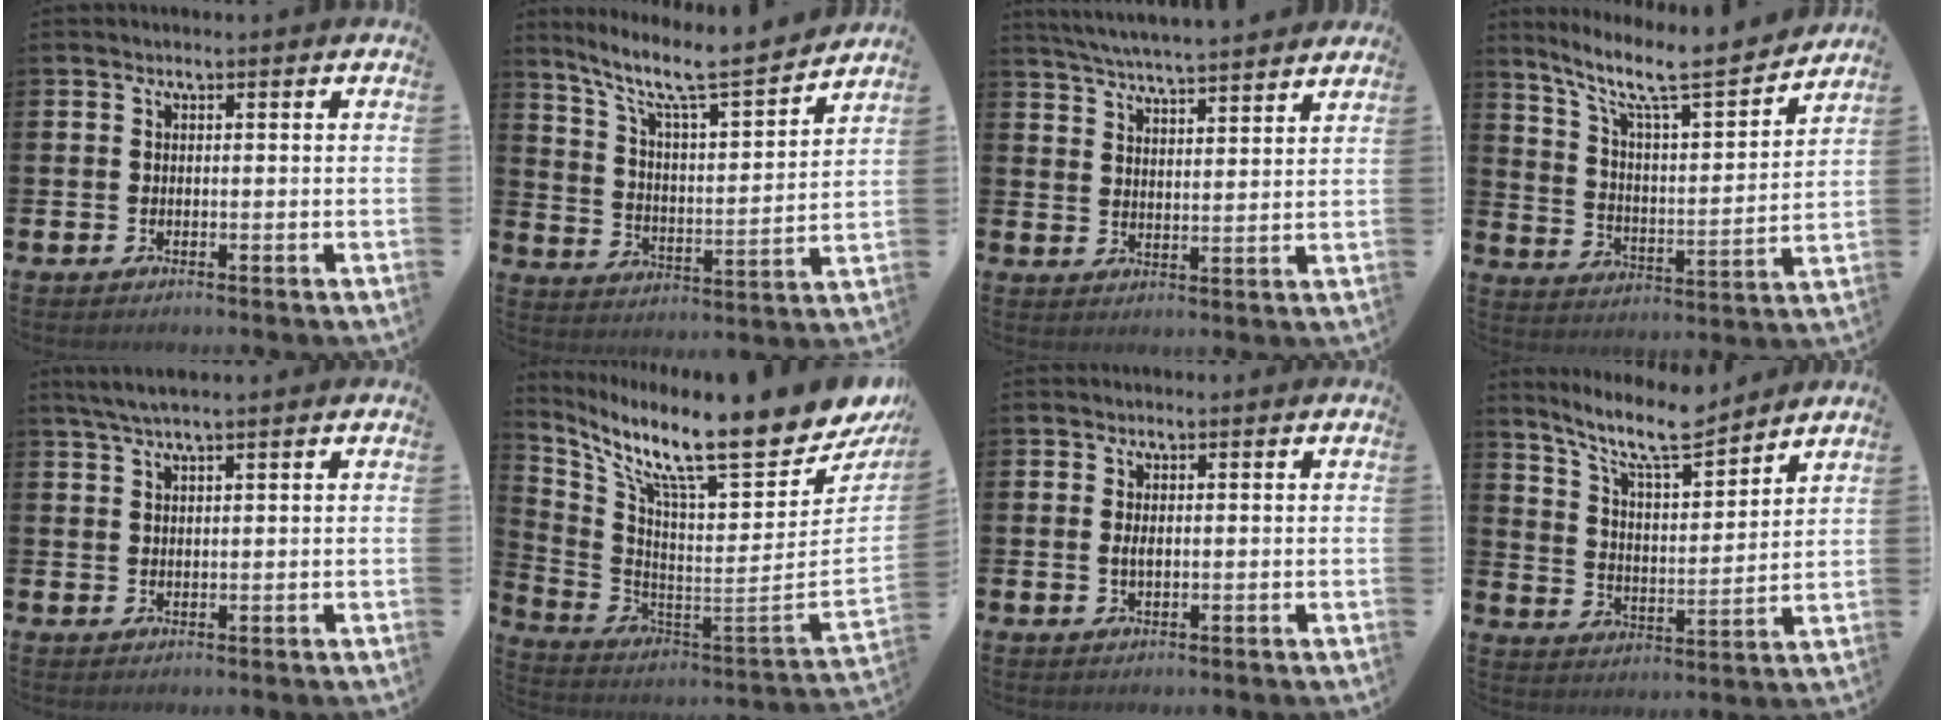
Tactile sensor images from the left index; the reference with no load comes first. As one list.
[{"total": 9.1, "force": [7.8, 0.9, 4.6], "torque": [-0.115, -0.058, 0.126]}, {"total": 5.7, "force": [5.6, -0.2, 0.8], "torque": [-0.038, -0.036, 0.099]}, {"total": 9.7, "force": [8.2, 1.2, 5.0], "torque": [-0.125, -0.058, 0.132]}, {"total": 2.8, "force": [2.3, 0.1, 1.6], "torque": [-0.040, 0.003, 0.042]}, {"total": 14.6, "force": [10.6, 2.9, 9.6], "torque": [-0.176, -0.104, 0.170]}, {"total": 1.3, "force": [0.2, 0.6, 1.2], "torque": [-0.021, 0.003, 0.002]}, {"total": 10.1, "force": [8.8, 1.7, 4.6], "torque": [-0.103, -0.050, 0.155]}]